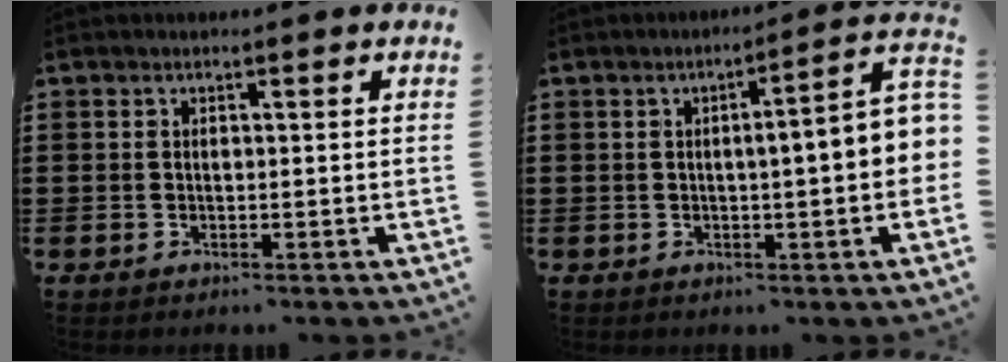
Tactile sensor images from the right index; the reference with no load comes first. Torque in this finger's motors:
{"motor_torque": [1.61, -0.53, 0.77, 0.18]}